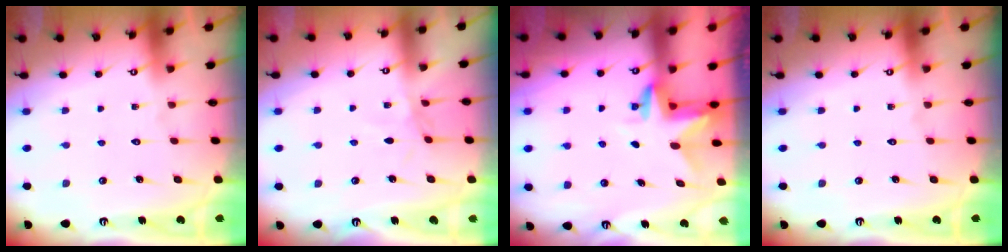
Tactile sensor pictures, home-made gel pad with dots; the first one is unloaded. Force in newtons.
{"total": 1.7, "press": 1.7, "slide": 0.5}
{"total": 3.1, "press": 3.1, "slide": 0.2}
{"total": 0.0}